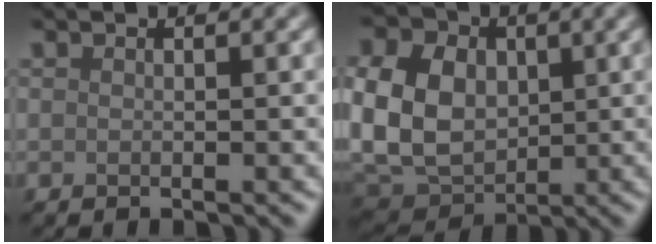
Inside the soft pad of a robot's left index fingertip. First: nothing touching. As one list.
[{"total": 8.9, "force": [1.1, 6.8, 5.6], "torque": [-0.139, 0.005, 0.009]}]